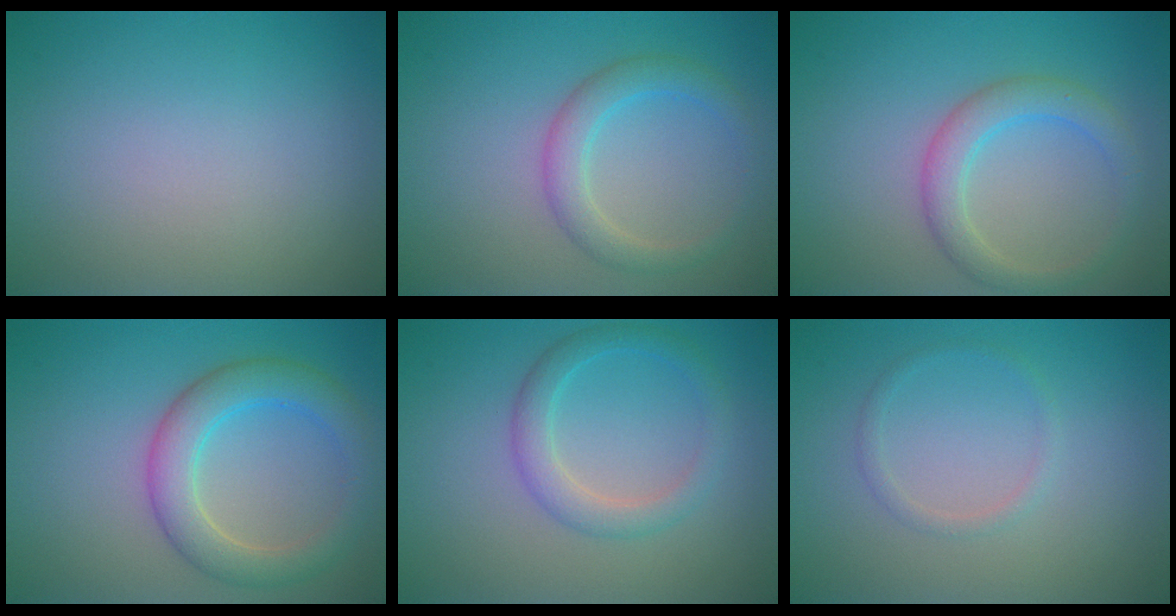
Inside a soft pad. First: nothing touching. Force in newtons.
{"total": 2.9, "press": 2.9, "slide": 0.2}
{"total": 3.2, "press": 3.2, "slide": 0.2}
{"total": 4.8, "press": 4.8, "slide": 0.3}
{"total": 2.8, "press": 2.8, "slide": 0.1}
{"total": 1.0, "press": 1.0, "slide": 0.1}